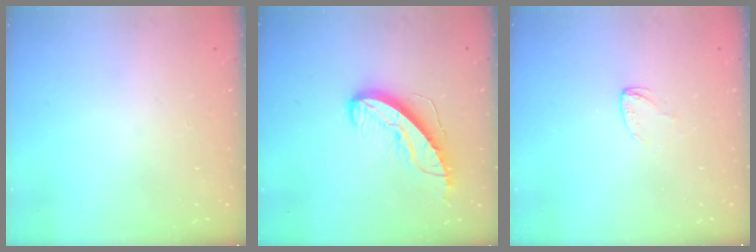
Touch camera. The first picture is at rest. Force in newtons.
{"total": 11.0, "press": 11.0, "slide": 1.0}
{"total": 3.3, "press": 3.3, "slide": 0.3}